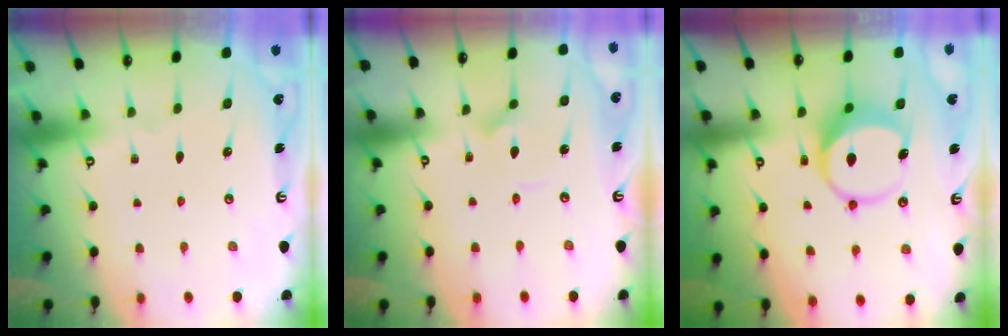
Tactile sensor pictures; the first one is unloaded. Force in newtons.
{"total": 3.4, "press": 3.3, "slide": 0.3}
{"total": 8.9, "press": 8.8, "slide": 1.3}